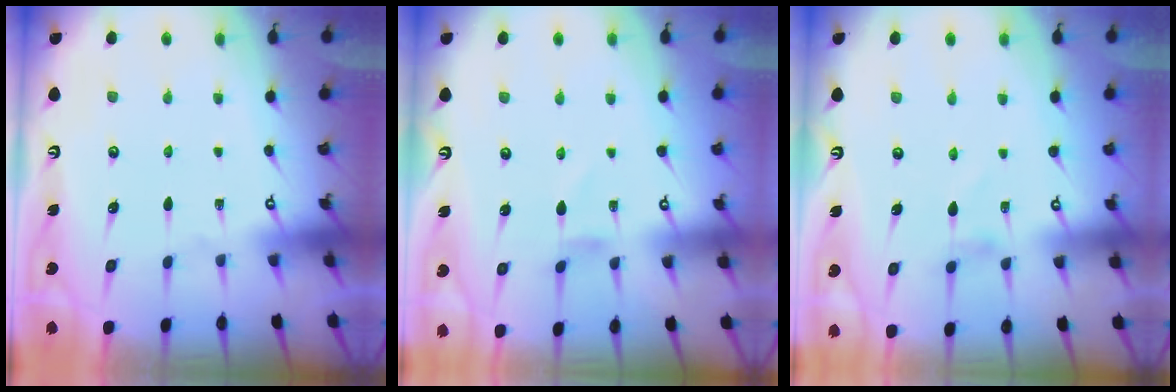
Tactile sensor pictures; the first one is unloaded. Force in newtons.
{"total": 0.0}
{"total": 0.0}